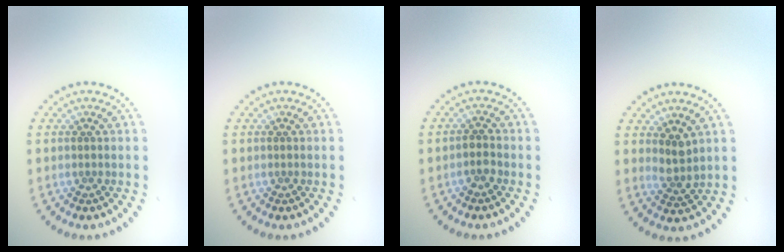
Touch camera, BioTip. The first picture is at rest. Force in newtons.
{"total": 0.0}
{"total": 1.0, "press": 0.9, "slide": 0.5}
{"total": 2.0, "press": 1.5, "slide": 1.3}